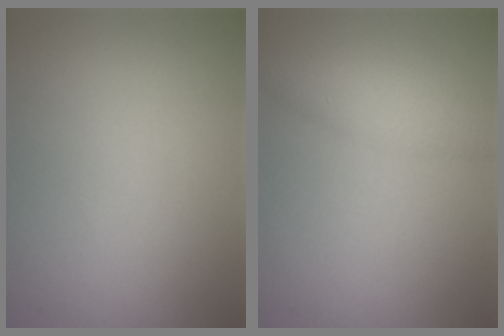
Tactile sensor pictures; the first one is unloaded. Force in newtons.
{"total": 2.9, "press": 2.9, "slide": 0.1}